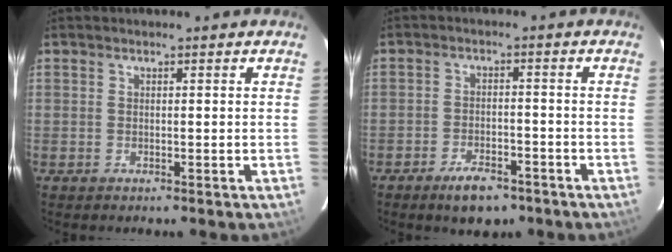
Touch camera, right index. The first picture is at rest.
{"total": 6.8, "force": [-4.9, 3.1, 3.6], "torque": [-0.078, 0.004, -0.072]}